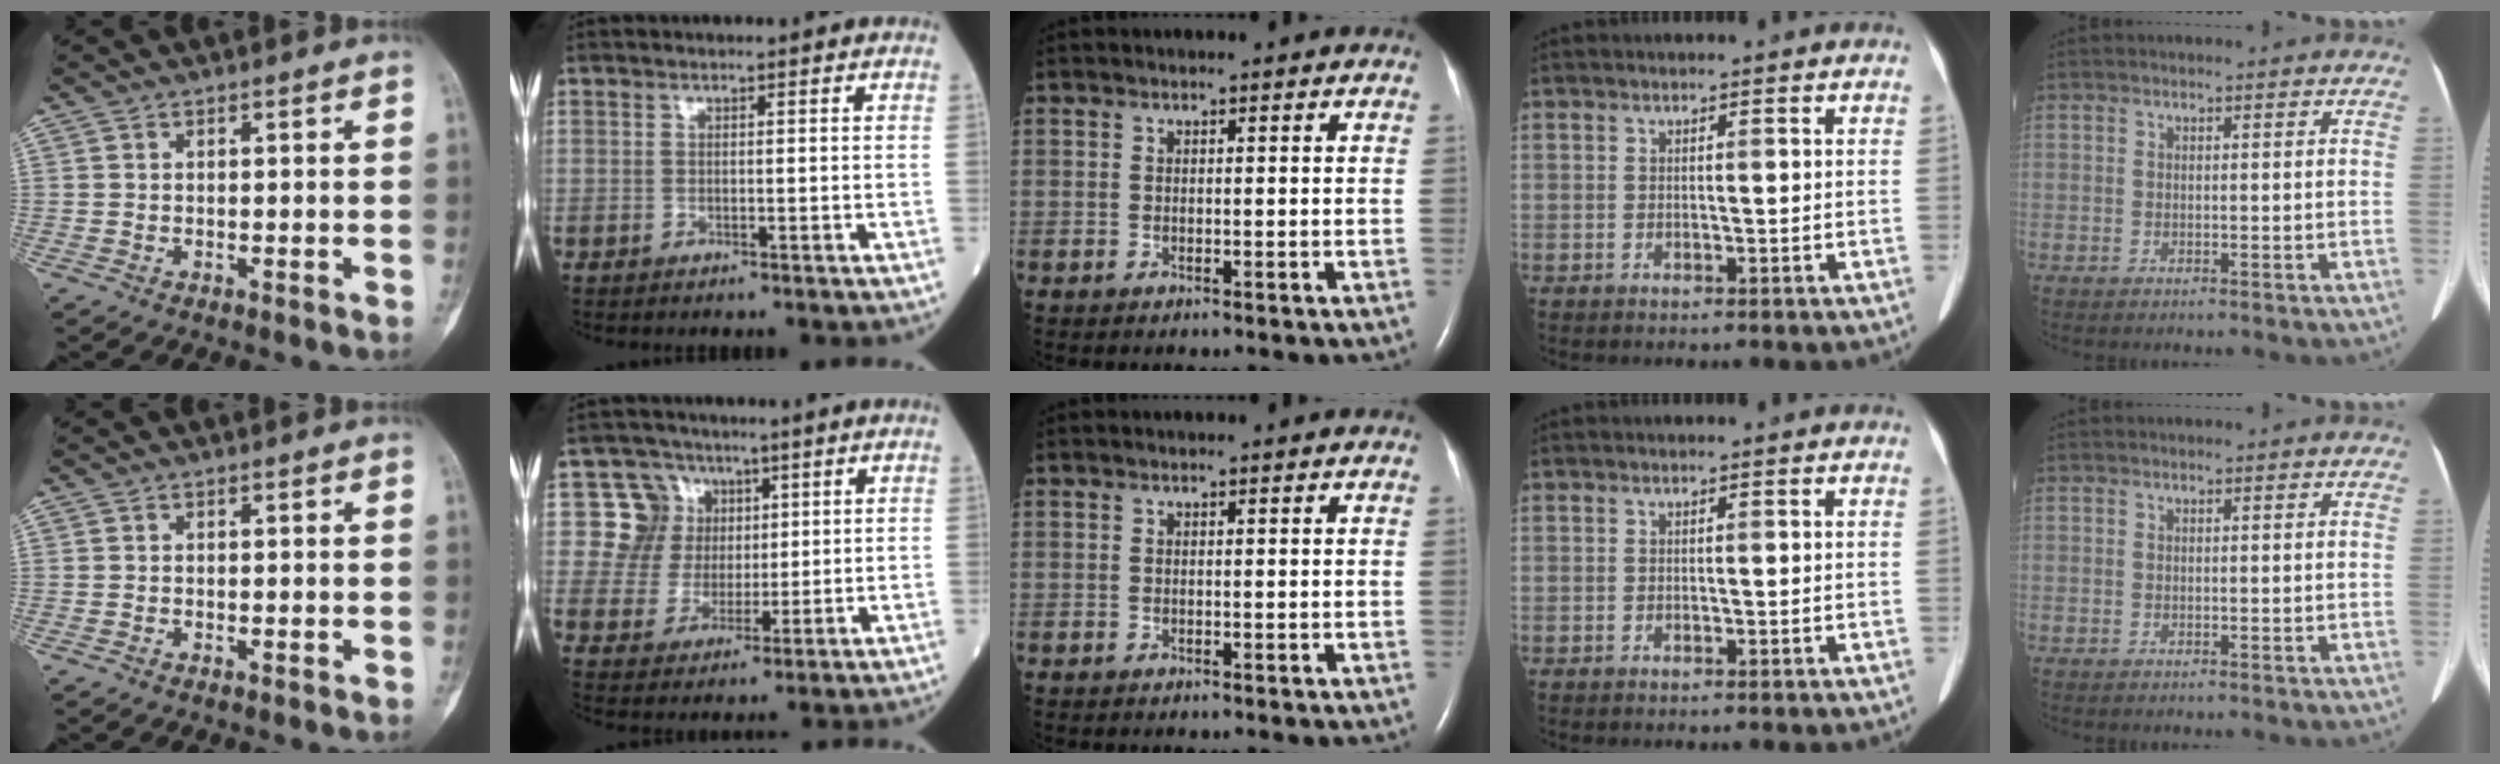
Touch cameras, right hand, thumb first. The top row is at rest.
{"index": {"total": 7.5, "force": [2.4, 7.1, -0.1], "torque": [0.009, 0.019, 0.044]}}